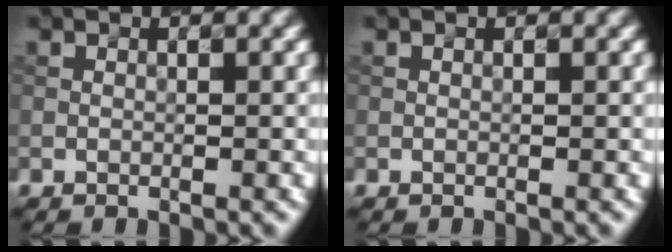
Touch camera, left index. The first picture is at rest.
{"total": 0.0}